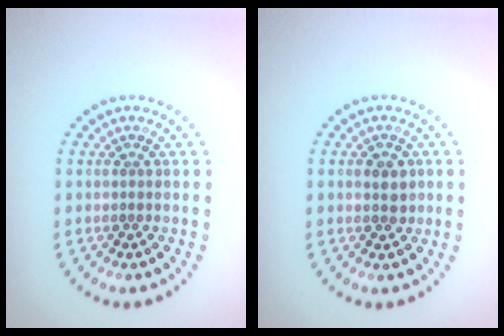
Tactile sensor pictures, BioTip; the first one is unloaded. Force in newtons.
{"total": 1.7, "press": 1.7, "slide": 0.3}